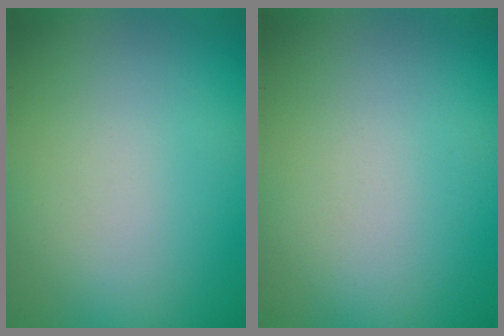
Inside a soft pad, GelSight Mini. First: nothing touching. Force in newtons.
{"total": 0.0}